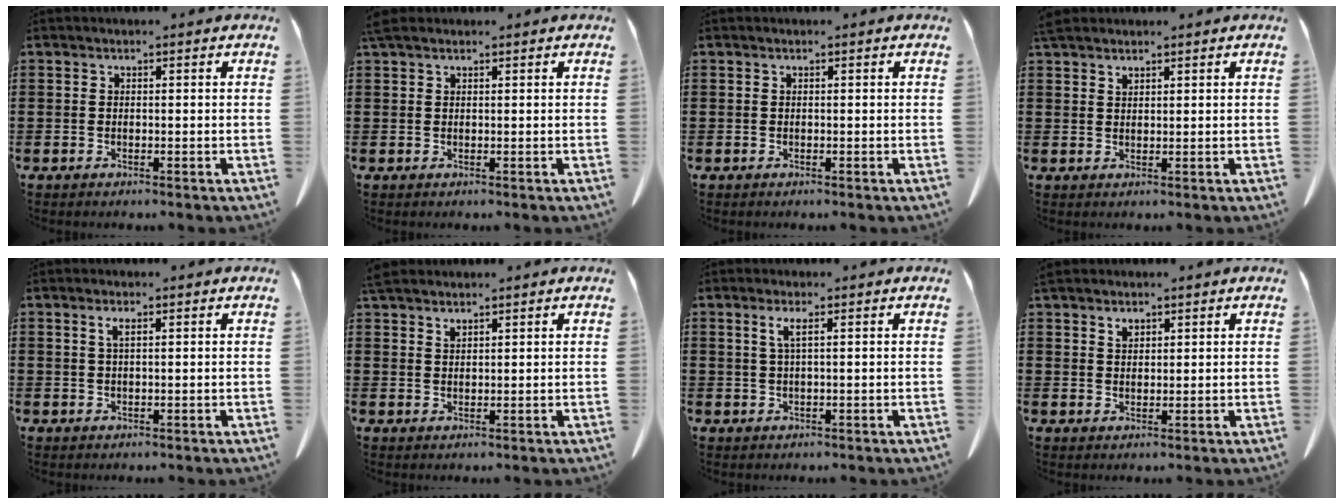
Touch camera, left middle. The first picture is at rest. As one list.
[{"total": 1.2, "force": [1.0, 0.3, 0.6], "torque": [-0.014, 0.001, 0.019]}, {"total": 0.0}, {"total": 1.5, "force": [1.4, 0.3, 0.4], "torque": [-0.011, -0.001, 0.028]}, {"total": 1.6, "force": [0.6, 0.3, 1.5], "torque": [-0.030, 0.002, 0.009]}, {"total": 1.8, "force": [1.7, 0.4, 0.6], "torque": [-0.015, 0.000, 0.033]}, {"total": 2.0, "force": [0.6, 0.2, 1.9], "torque": [-0.039, 0.001, 0.010]}, {"total": 1.6, "force": [1.4, 0.7, 0.6], "torque": [-0.006, -0.003, 0.025]}]